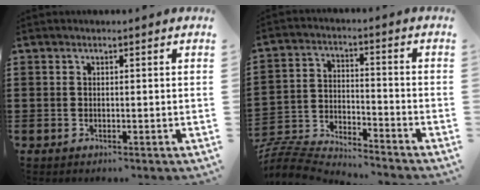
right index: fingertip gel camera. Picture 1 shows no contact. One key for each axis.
{"total": 6.7, "fx": -6.7, "fy": 0.6, "fz": 0.6, "tx": -0.033, "ty": -0.001, "tz": -0.140}